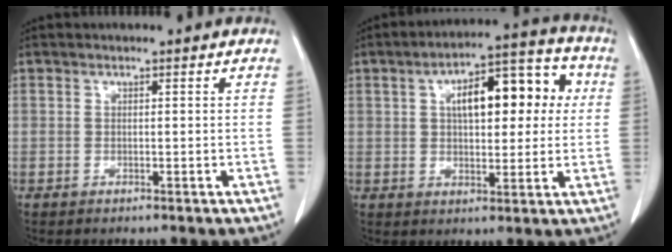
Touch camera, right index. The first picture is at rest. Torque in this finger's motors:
{"motor_torque": [1.19, 0.77, 0.49, 0.10]}